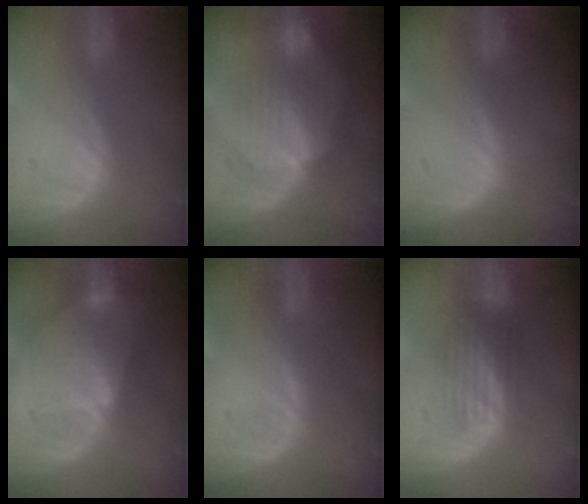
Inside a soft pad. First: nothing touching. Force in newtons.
{"total": 7.6, "press": 7.6, "slide": 0.5}
{"total": 0.0}
{"total": 7.1, "press": 7.1, "slide": 0.1}
{"total": 0.0}
{"total": 4.2, "press": 4.2, "slide": 0.1}